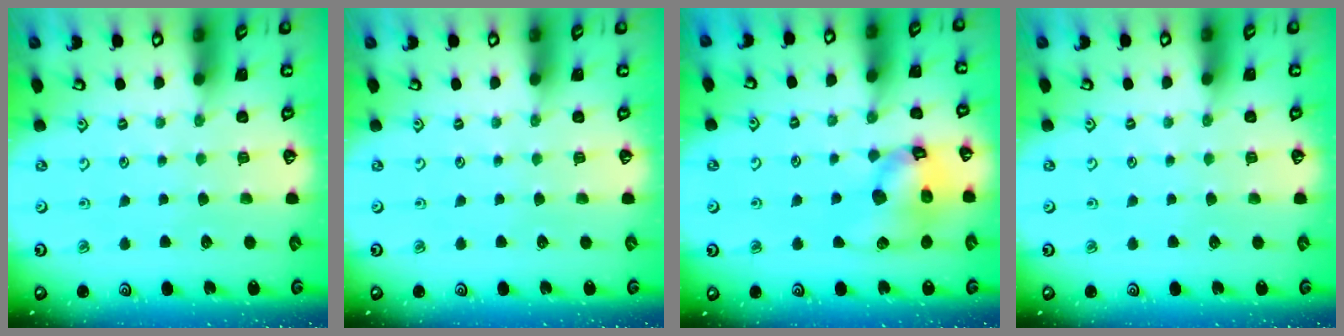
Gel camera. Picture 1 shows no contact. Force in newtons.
{"total": 0.0}
{"total": 13.9, "press": 13.8, "slide": 1.0}
{"total": 0.0}